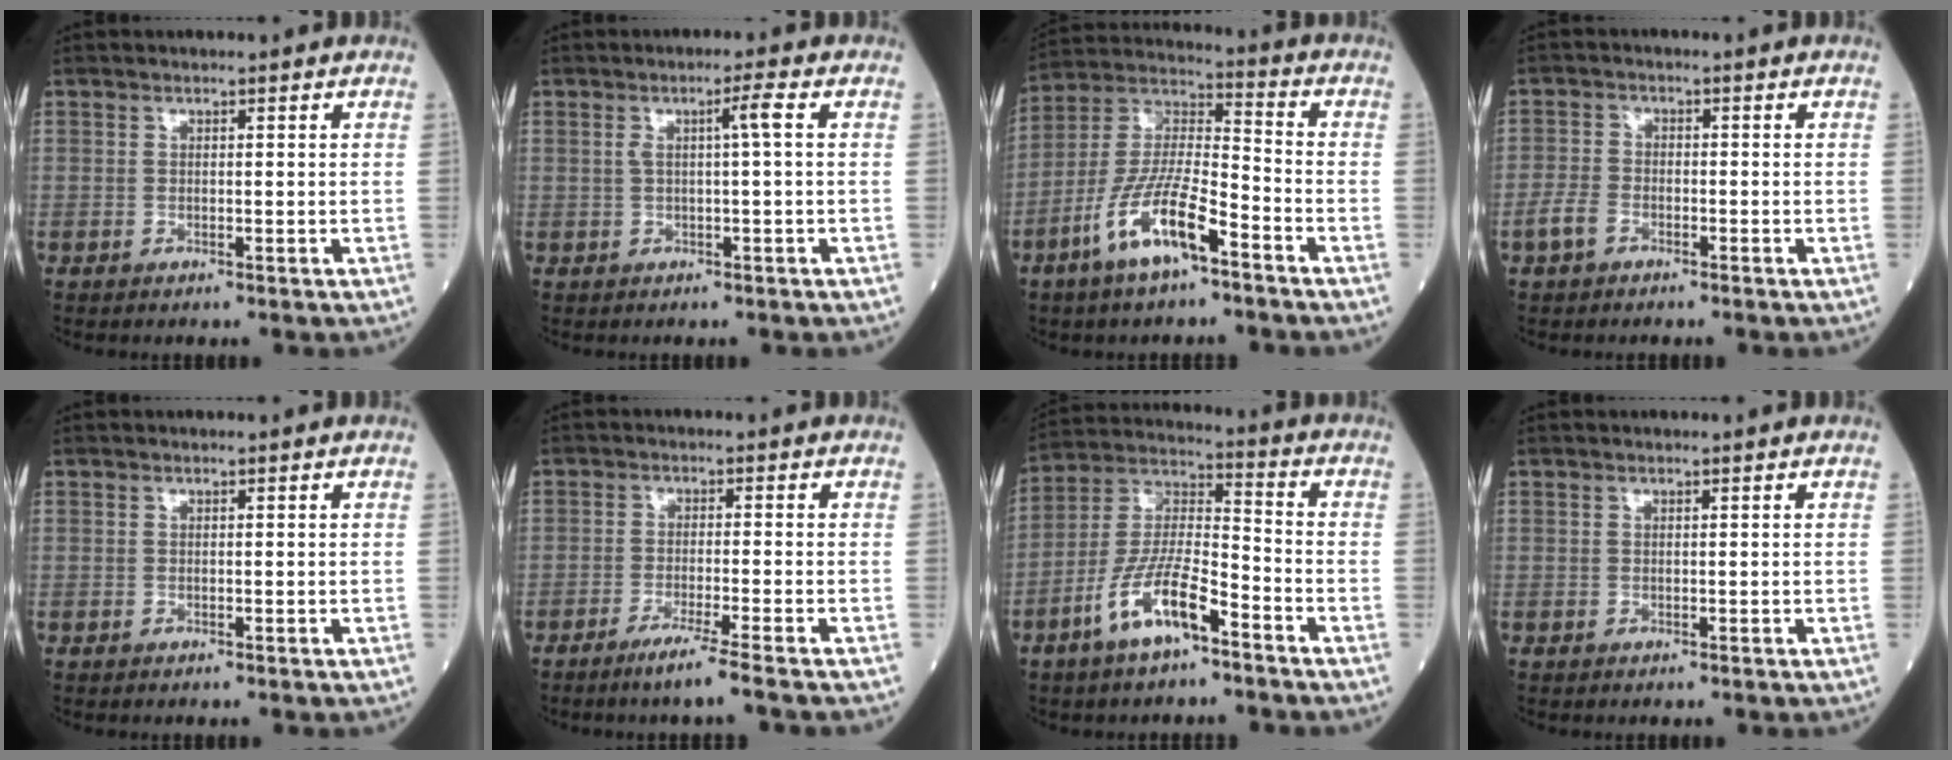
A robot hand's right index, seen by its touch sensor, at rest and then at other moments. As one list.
[{"total": 2.9, "force": [0.4, -0.5, 2.8], "torque": [-0.053, 0.005, 0.009]}, {"total": 12.9, "force": [-7.0, 2.7, 10.5], "torque": [-0.218, -0.005, -0.134]}, {"total": 3.1, "force": [-1.9, 1.7, 1.8], "torque": [-0.044, 0.002, -0.038]}, {"total": 0.0}, {"total": 5.5, "force": [-4.0, -1.2, 3.6], "torque": [-0.061, -0.012, -0.068]}, {"total": 11.6, "force": [-6.6, 2.8, 9.1], "torque": [-0.193, -0.001, -0.127]}, {"total": 0.0}]